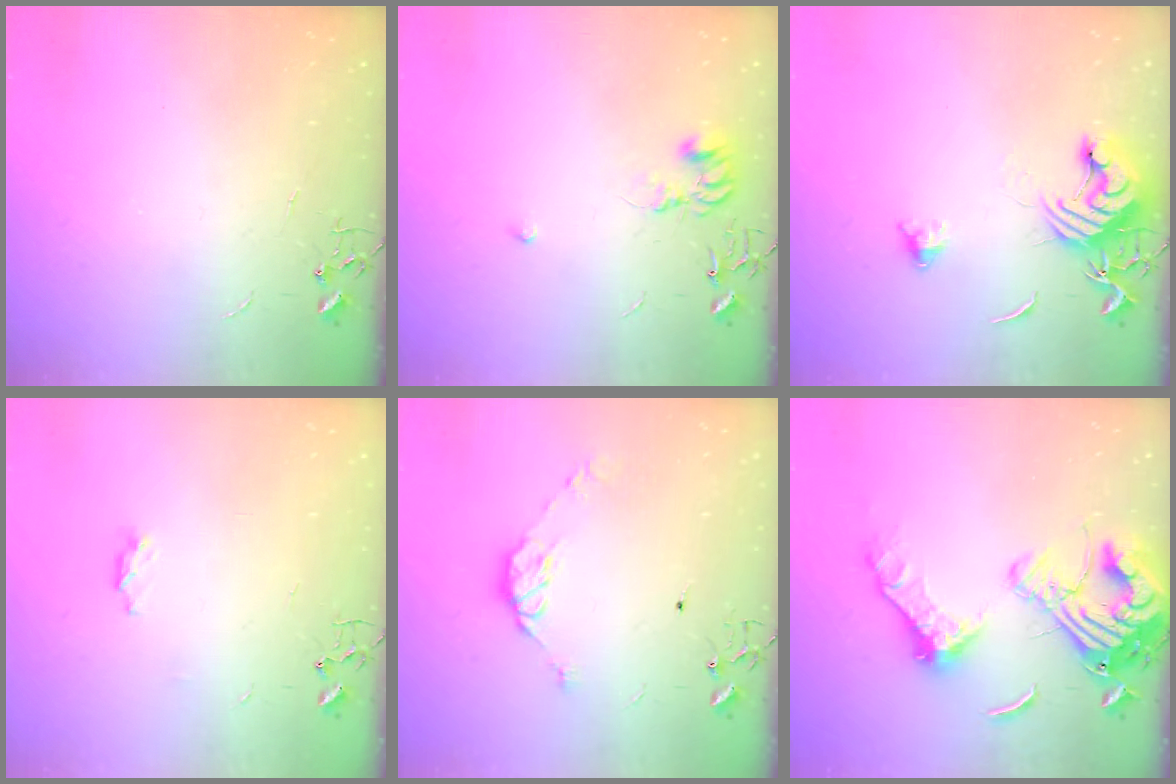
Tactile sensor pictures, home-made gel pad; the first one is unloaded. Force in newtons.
{"total": 7.6, "press": 7.6, "slide": 0.8}
{"total": 13.8, "press": 13.7, "slide": 1.6}
{"total": 4.2, "press": 4.1, "slide": 0.6}
{"total": 8.5, "press": 8.5, "slide": 0.9}
{"total": 18.8, "press": 18.7, "slide": 2.1}